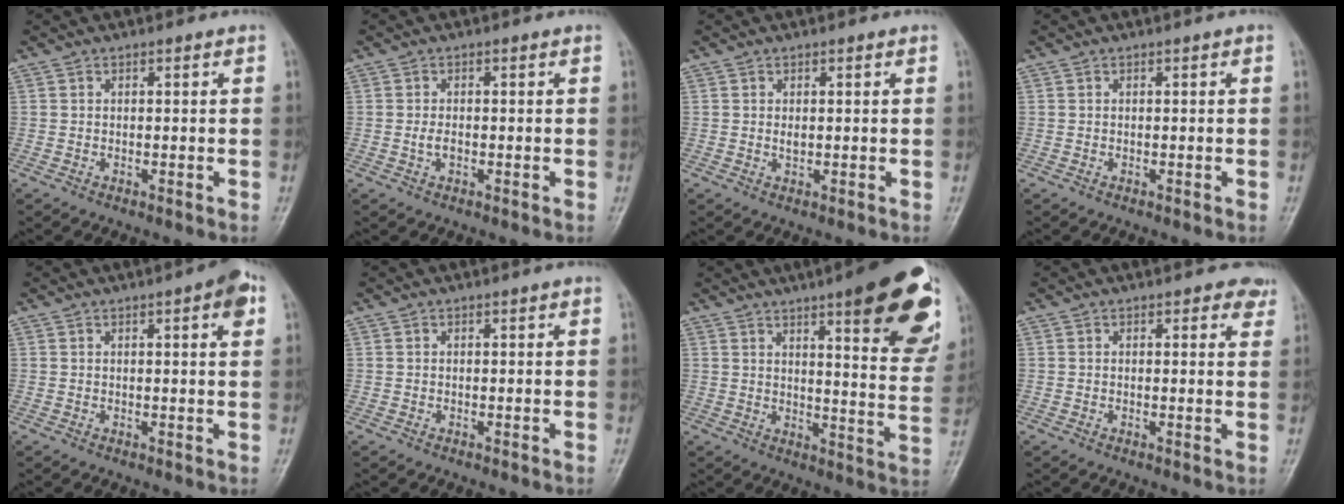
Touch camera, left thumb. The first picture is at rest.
{"total": 1.7, "force": [-0.3, 1.0, 1.4], "torque": [-0.025, 0.000, -0.007]}
{"total": 1.2, "force": [0.3, 0.7, 0.9], "torque": [-0.012, -0.003, 0.007]}
{"total": 0.0}
{"total": 4.0, "force": [1.6, 0.8, 3.5], "torque": [-0.042, 0.000, 0.018]}
{"total": 0.0}
{"total": 21.5, "force": [11.2, 5.1, 17.7], "torque": [-0.195, -0.047, 0.144]}
{"total": 2.8, "force": [1.9, 1.6, 1.4], "torque": [0.007, -0.008, 0.012]}